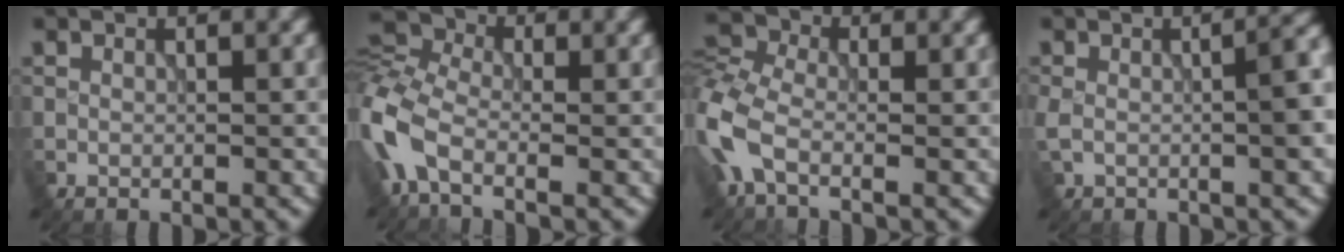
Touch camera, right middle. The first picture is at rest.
{"total": 6.3, "force": [-2.3, 3.6, 4.6], "torque": [-0.112, 0.001, -0.070]}
{"total": 5.5, "force": [-1.9, 3.1, 4.1], "torque": [-0.103, 0.003, -0.062]}
{"total": 6.7, "force": [-0.1, 2.6, 6.2], "torque": [-0.089, 0.000, 0.001]}